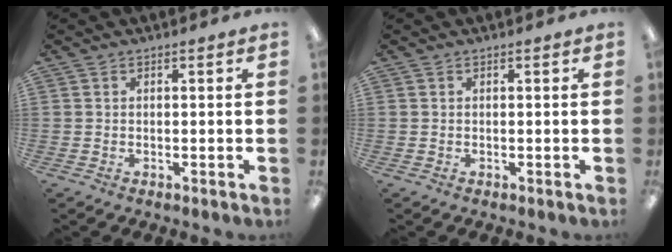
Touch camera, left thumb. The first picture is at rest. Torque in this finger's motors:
{"motor_torque": [0.00, 0.00, 0.00, 0.00, 0.00]}